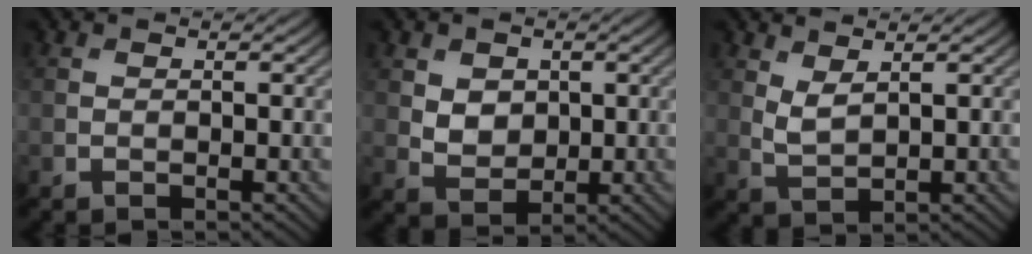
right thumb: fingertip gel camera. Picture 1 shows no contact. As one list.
[{"total": 3.8, "force": [1.2, 3.0, 2.0], "torque": [-0.054, -0.006, 0.019]}, {"total": 2.7, "force": [1.8, 0.9, 1.8], "torque": [-0.049, -0.006, 0.043]}]